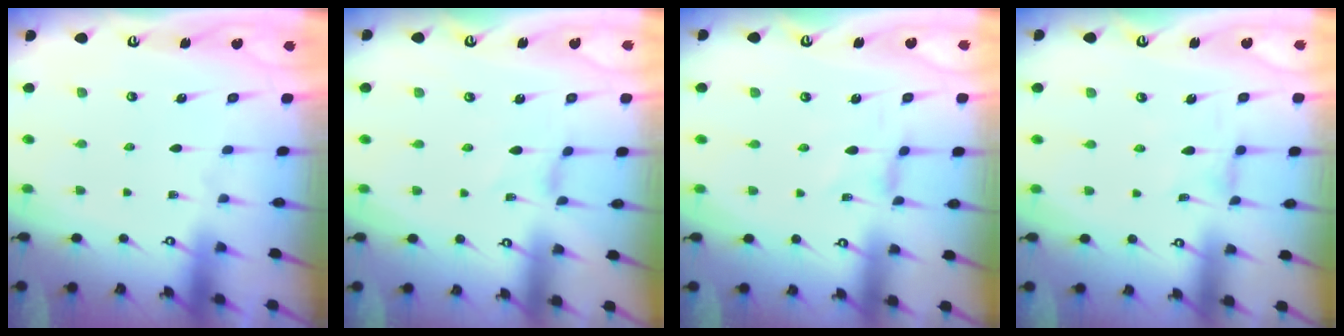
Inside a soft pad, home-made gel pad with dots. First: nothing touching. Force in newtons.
{"total": 0.0}
{"total": 1.8, "press": 1.7, "slide": 0.4}
{"total": 1.7, "press": 1.6, "slide": 0.1}